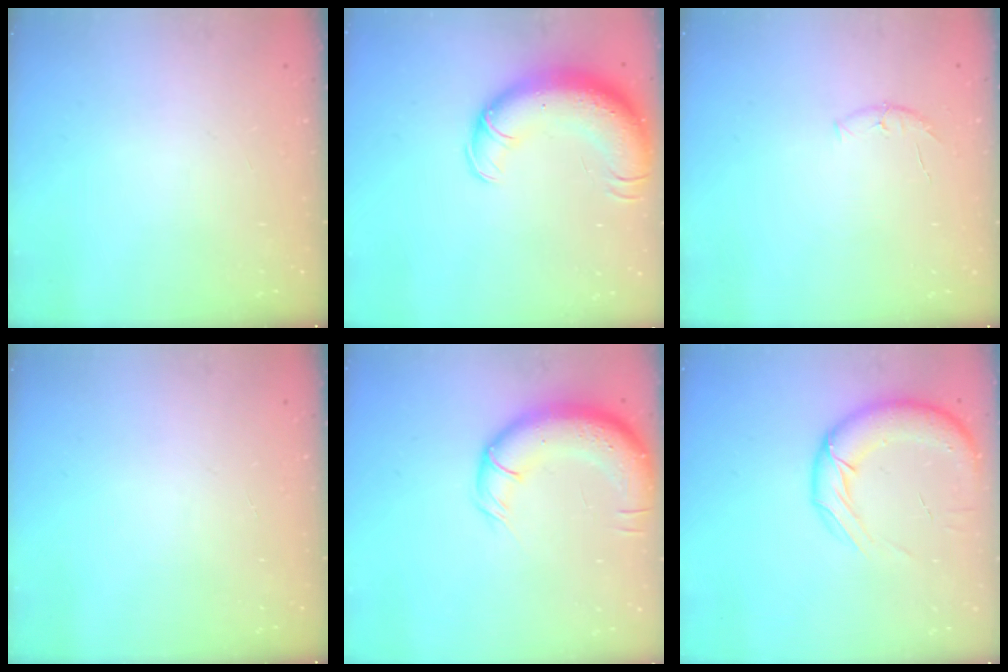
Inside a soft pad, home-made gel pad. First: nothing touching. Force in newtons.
{"total": 16.2, "press": 15.7, "slide": 3.9}
{"total": 5.6, "press": 5.5, "slide": 1.1}
{"total": 0.0}
{"total": 13.7, "press": 13.3, "slide": 3.4}
{"total": 15.3, "press": 14.8, "slide": 3.8}